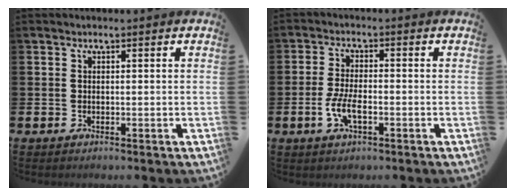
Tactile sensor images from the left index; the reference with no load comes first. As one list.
[{"total": 4.4, "force": [-1.4, 1.7, 3.8], "torque": [-0.076, 0.002, -0.029]}]